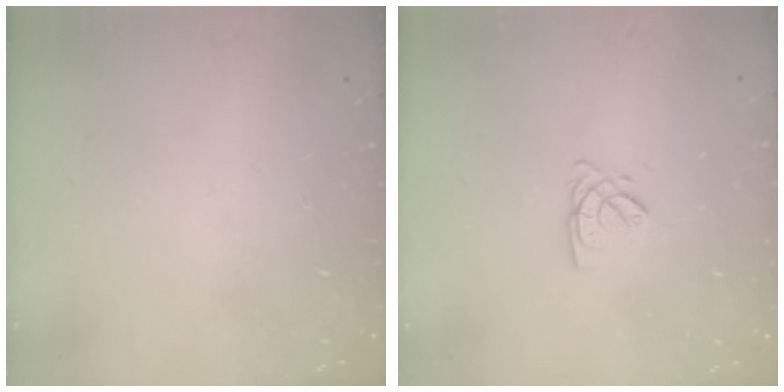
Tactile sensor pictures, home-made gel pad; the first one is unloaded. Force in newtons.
{"total": 2.7, "press": 2.7, "slide": 0.3}